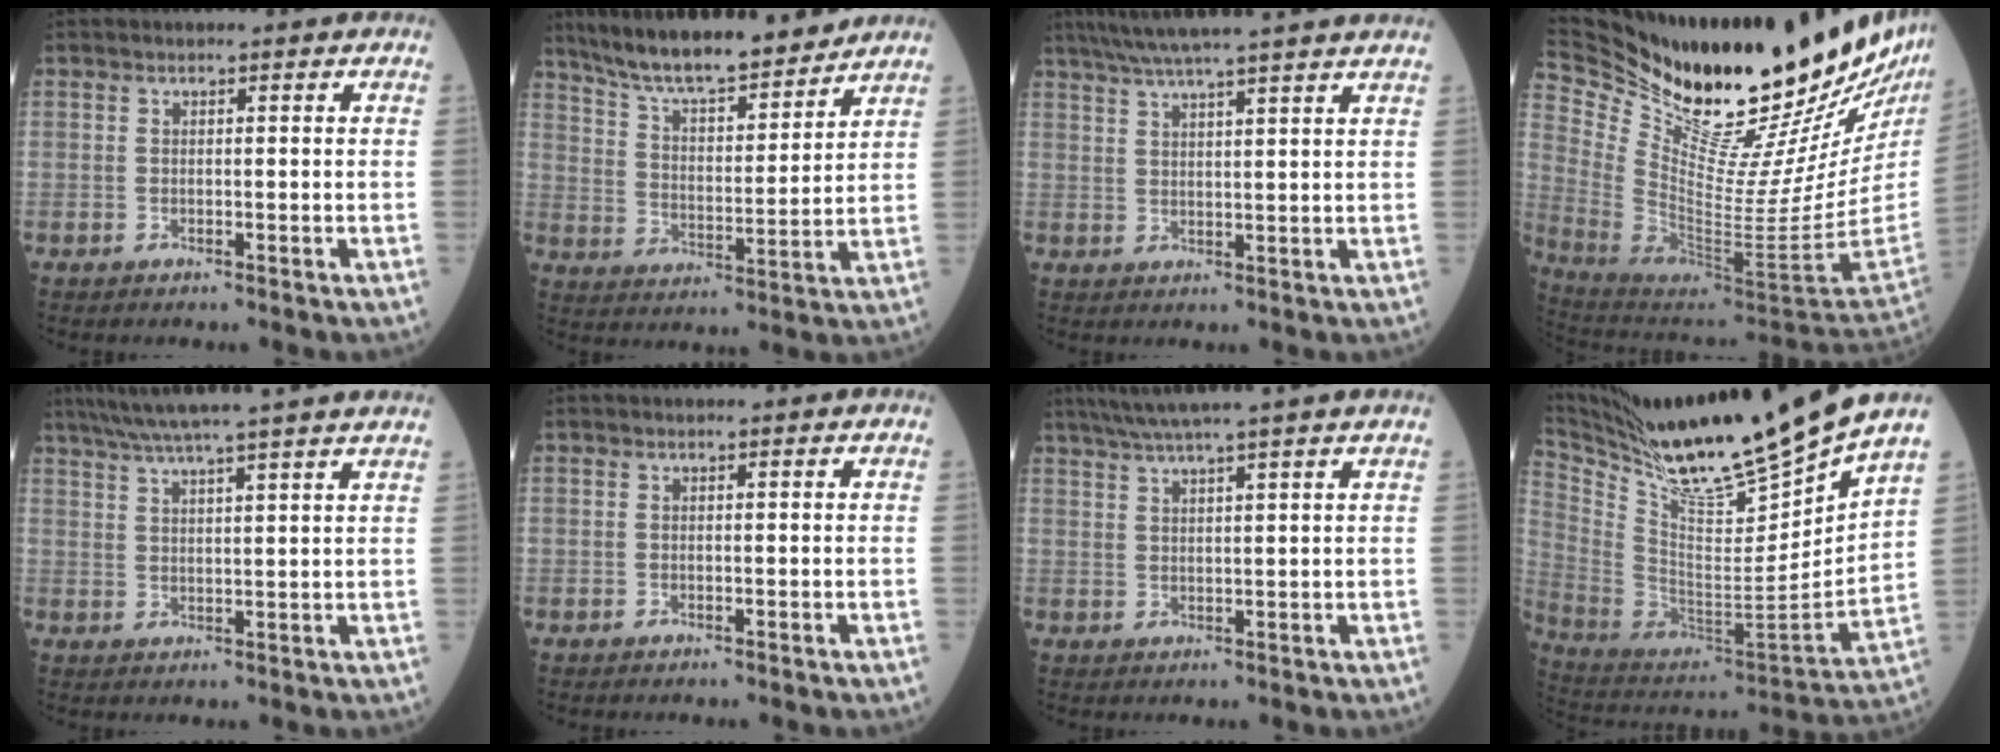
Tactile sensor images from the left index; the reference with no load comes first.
{"total": 15.8, "force": [14.0, 2.4, 7.0], "torque": [-0.121, 0.006, 0.234]}
{"total": 14.9, "force": [12.9, -1.1, 7.5], "torque": [-0.129, 0.021, 0.176]}
{"total": 36.1, "force": [30.5, 3.3, 19.0], "torque": [-0.320, -0.144, 0.441]}
{"total": 16.9, "force": [14.6, -1.2, 8.3], "torque": [-0.145, 0.014, 0.199]}
{"total": 0.0}
{"total": 9.3, "force": [7.8, -1.8, 4.8], "torque": [-0.079, 0.023, 0.112]}
{"total": 27.3, "force": [22.5, -0.6, 15.5], "torque": [-0.276, -0.058, 0.380]}